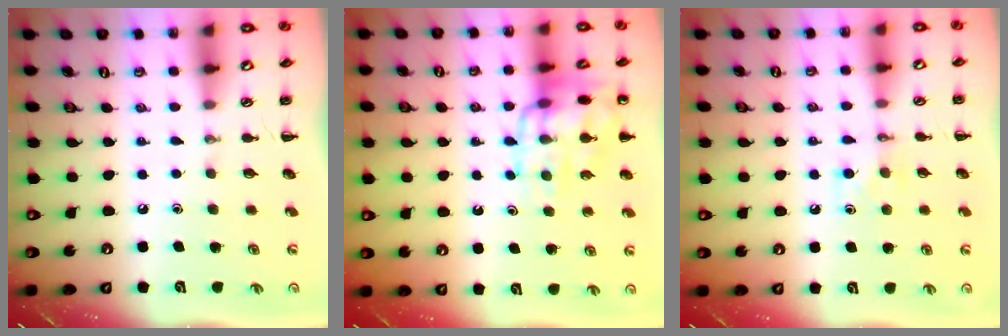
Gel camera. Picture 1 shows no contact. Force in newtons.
{"total": 14.3, "press": 14.2, "slide": 1.9}
{"total": 4.8, "press": 4.5, "slide": 1.4}